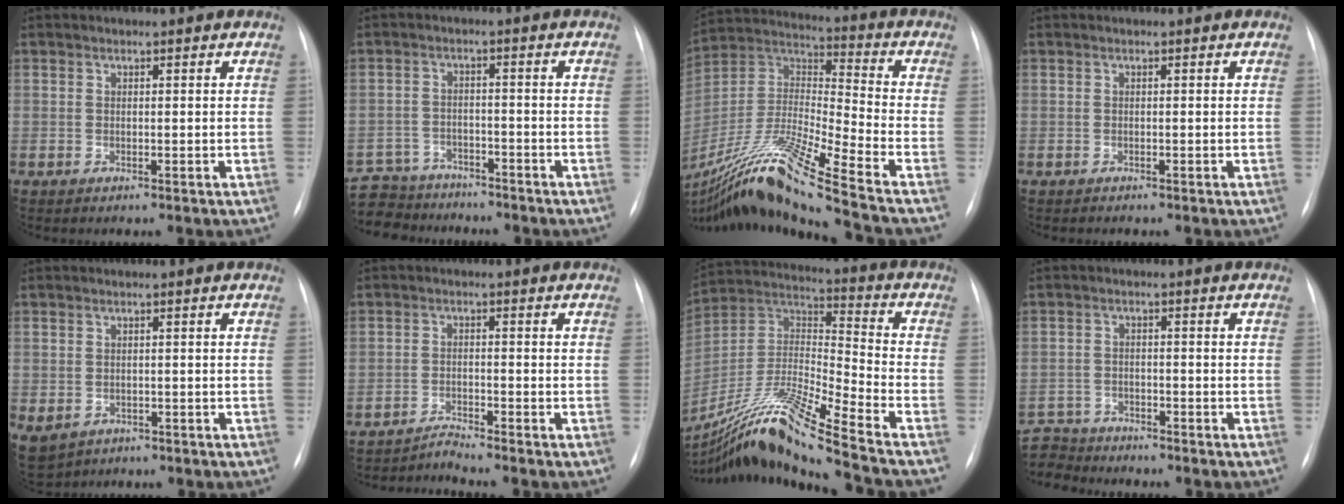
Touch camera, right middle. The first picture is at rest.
{"total": 9.7, "force": [-8.7, 4.1, 1.3], "torque": [-0.024, 0.013, -0.130]}
{"total": 22.1, "force": [-16.9, -1.4, 14.1], "torque": [-0.305, -0.021, -0.313]}
{"total": 0.0}
{"total": 9.7, "force": [-4.1, 7.8, 3.9], "torque": [-0.110, -0.003, -0.046]}
{"total": 3.1, "force": [-2.6, -1.5, -0.7], "torque": [0.013, -0.016, -0.047]}
{"total": 20.7, "force": [-16.6, -1.8, 12.3], "torque": [-0.267, -0.014, -0.308]}
{"total": 6.9, "force": [-6.6, 2.1, -0.3], "torque": [0.005, 0.003, -0.121]}